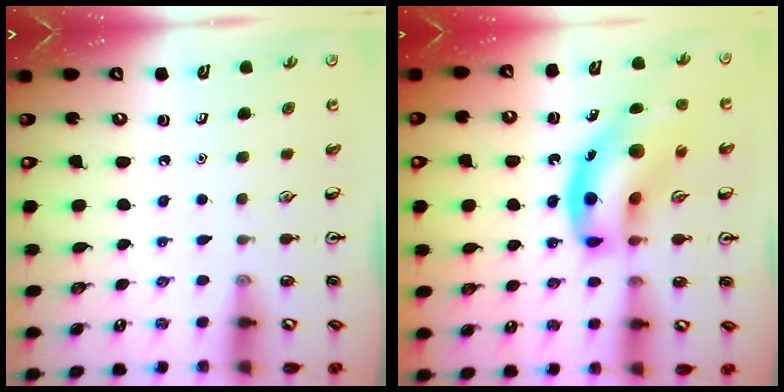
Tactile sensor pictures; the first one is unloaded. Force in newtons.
{"total": 17.9, "press": 17.4, "slide": 4.3}